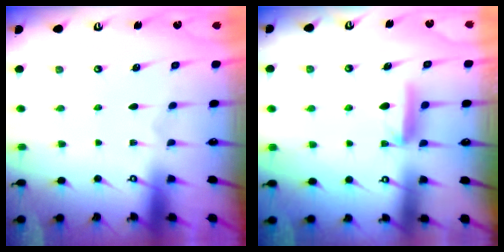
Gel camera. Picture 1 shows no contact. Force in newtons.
{"total": 6.3, "press": 6.3, "slide": 0.7}